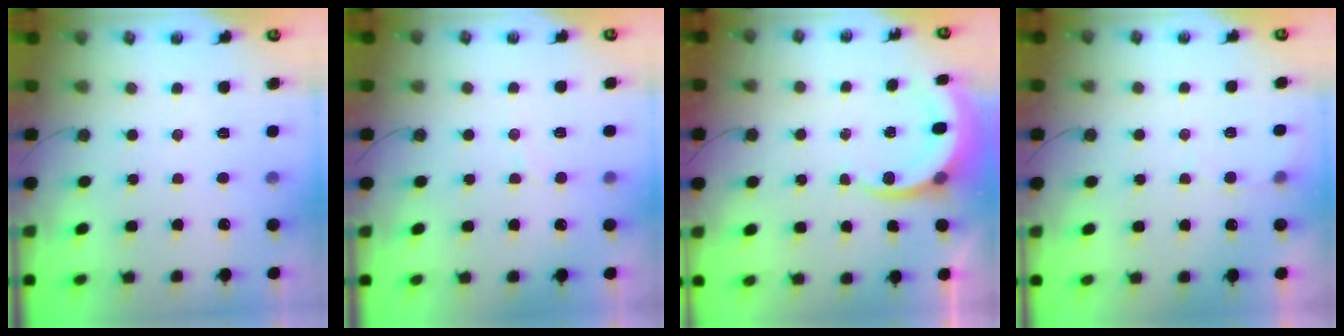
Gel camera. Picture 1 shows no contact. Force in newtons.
{"total": 6.3, "press": 6.2, "slide": 1.4}
{"total": 6.0, "press": 6.0, "slide": 0.3}
{"total": 3.6, "press": 3.6, "slide": 0.4}